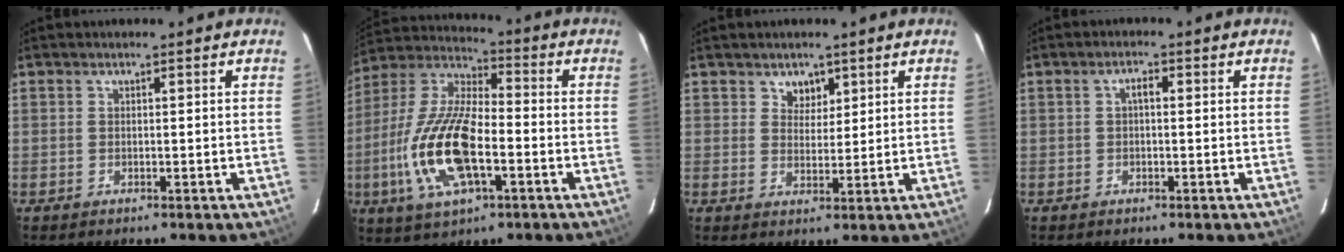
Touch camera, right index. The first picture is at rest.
{"total": 18.4, "force": [-5.1, 7.2, 16.2], "torque": [-0.344, -0.006, -0.098]}
{"total": 3.3, "force": [2.0, 2.5, 0.7], "torque": [-0.003, -0.001, 0.034]}
{"total": 1.7, "force": [0.1, 0.7, 1.5], "torque": [-0.029, 0.010, -0.001]}